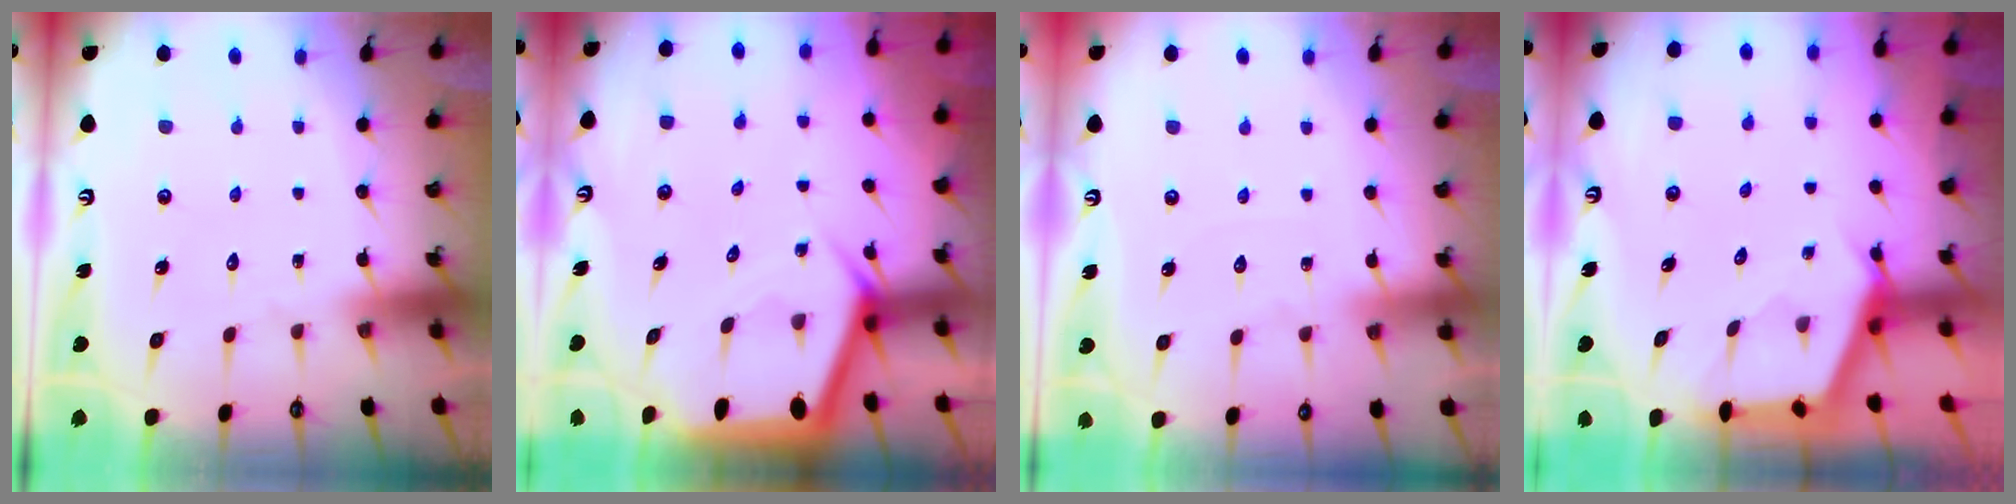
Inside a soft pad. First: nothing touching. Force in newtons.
{"total": 3.2, "press": 3.2, "slide": 0.1}
{"total": 2.3, "press": 2.3, "slide": 0.3}
{"total": 2.7, "press": 2.7, "slide": 0.4}